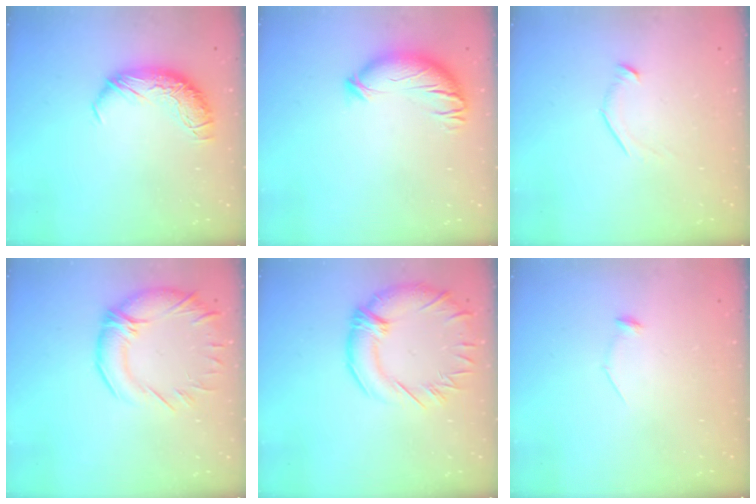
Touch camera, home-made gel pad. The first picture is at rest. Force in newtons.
{"total": 3.7, "press": 2.9, "slide": 2.4}
{"total": 7.2, "press": 7.2, "slide": 0.8}
{"total": 5.5, "press": 3.9, "slide": 3.9}
{"total": 5.5, "press": 4.7, "slide": 2.8}
{"total": 8.4, "press": 8.3, "slide": 0.9}